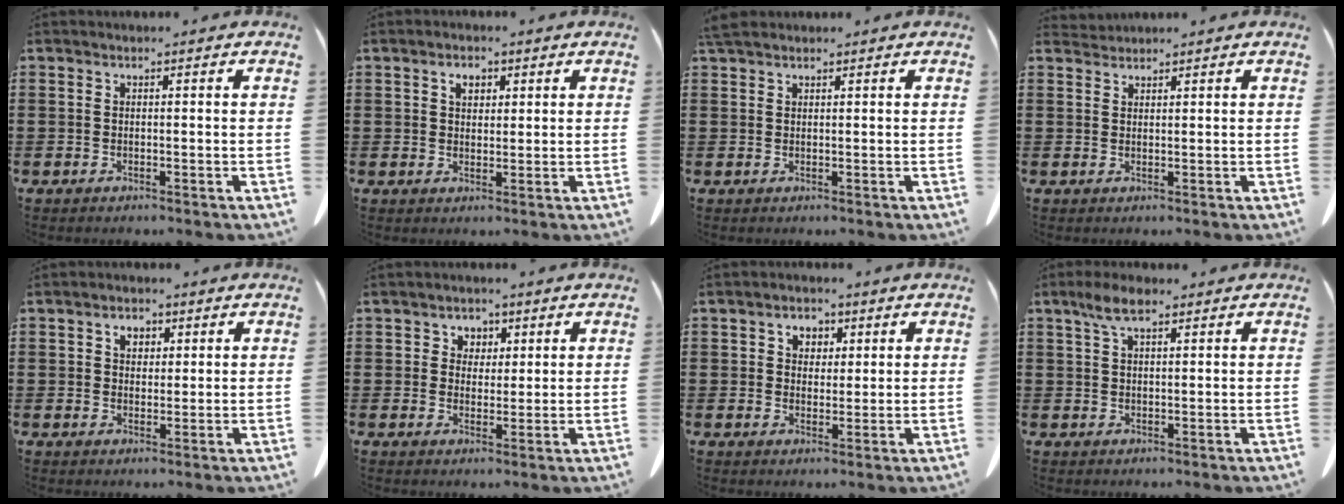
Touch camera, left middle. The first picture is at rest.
{"total": 2.6, "force": [1.3, 1.6, 1.6], "torque": [-0.021, 0.000, 0.020]}
{"total": 2.1, "force": [1.8, 0.6, 1.0], "torque": [-0.025, 0.001, 0.035]}
{"total": 1.4, "force": [1.3, 0.1, -0.1], "torque": [-0.002, 0.002, 0.027]}
{"total": 2.7, "force": [1.3, 1.9, 1.4], "torque": [-0.027, 0.005, 0.021]}
{"total": 3.0, "force": [1.8, 2.4, 0.3], "torque": [-0.011, 0.007, 0.031]}
{"total": 2.9, "force": [1.2, 2.5, 0.9], "torque": [-0.024, 0.009, 0.017]}
{"total": 4.5, "force": [2.6, 1.5, 3.4], "torque": [-0.073, 0.005, 0.047]}